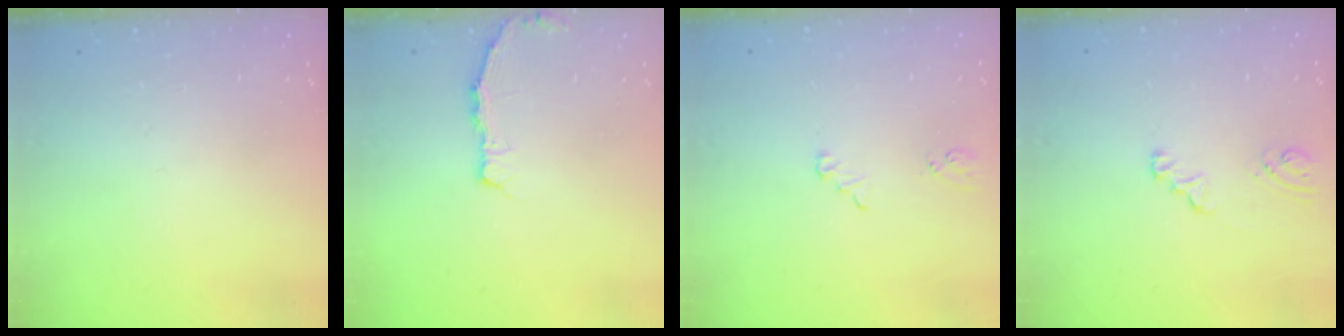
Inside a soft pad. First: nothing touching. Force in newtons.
{"total": 2.9, "press": 2.9, "slide": 0.5}
{"total": 2.1, "press": 2.0, "slide": 0.2}
{"total": 2.5, "press": 2.5, "slide": 0.2}